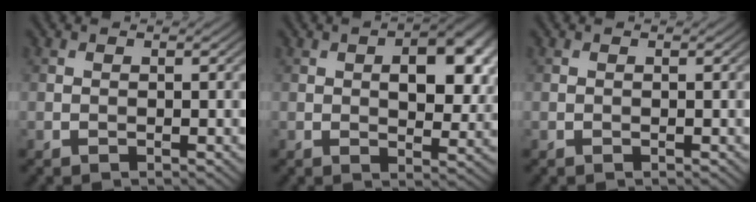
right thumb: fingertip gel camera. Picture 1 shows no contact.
{"total": 8.8, "force": [1.7, 4.6, 7.3], "torque": [-0.096, 0.005, 0.026]}
{"total": 0.0}